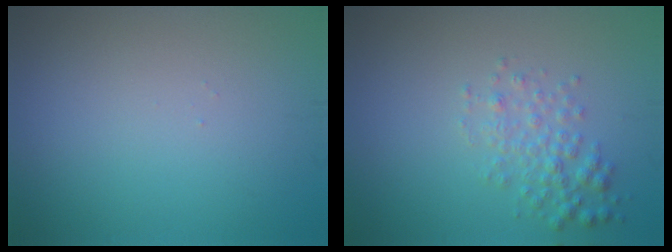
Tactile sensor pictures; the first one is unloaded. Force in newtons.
{"total": 2.4, "press": 2.4, "slide": 0.1}